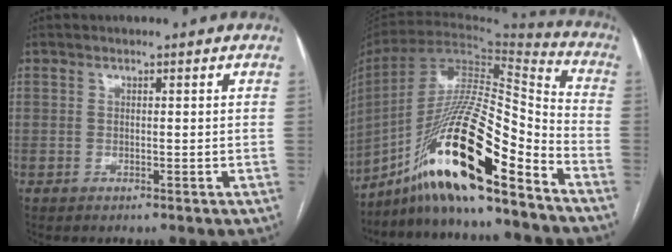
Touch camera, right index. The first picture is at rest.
{"total": 21.3, "force": [-13.8, 2.4, 16.0], "torque": [-0.311, -0.007, -0.249]}